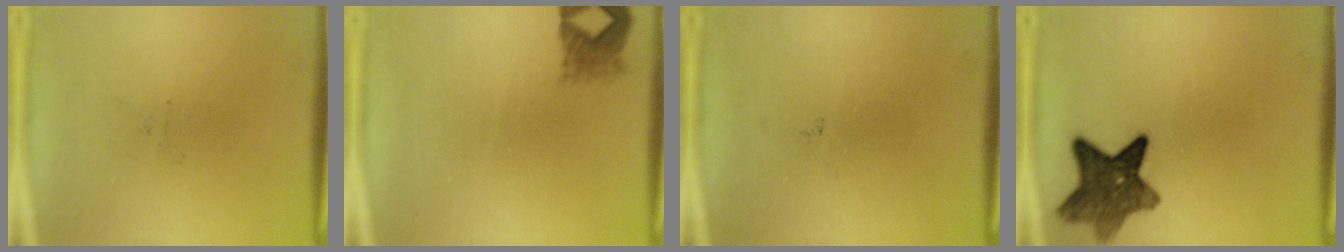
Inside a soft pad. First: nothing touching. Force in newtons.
{"total": 2.2}
{"total": 0.0}
{"total": 9.0}